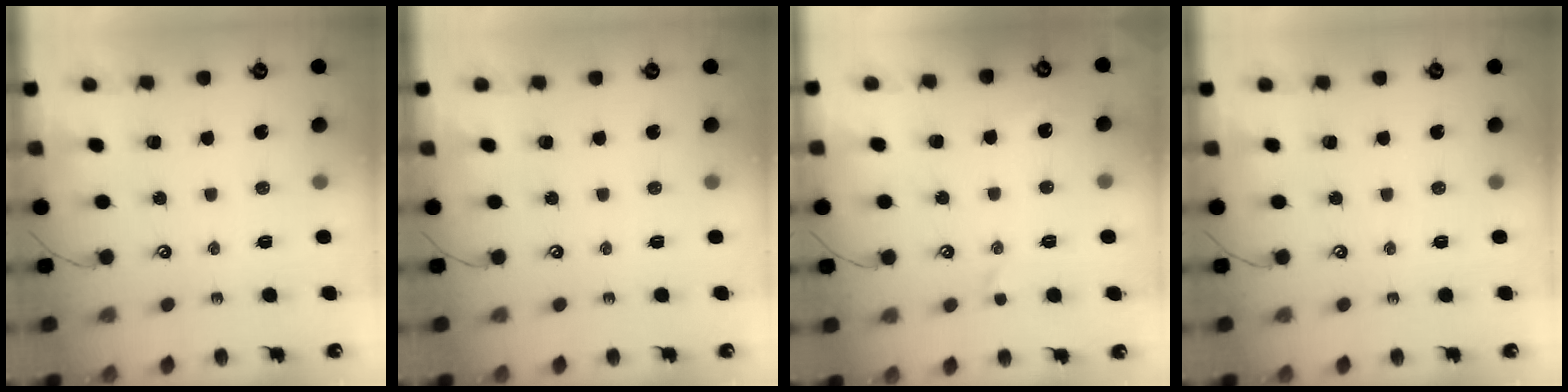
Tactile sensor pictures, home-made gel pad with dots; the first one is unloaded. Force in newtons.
{"total": 0.0}
{"total": 2.4, "press": 2.2, "slide": 0.7}
{"total": 0.0}